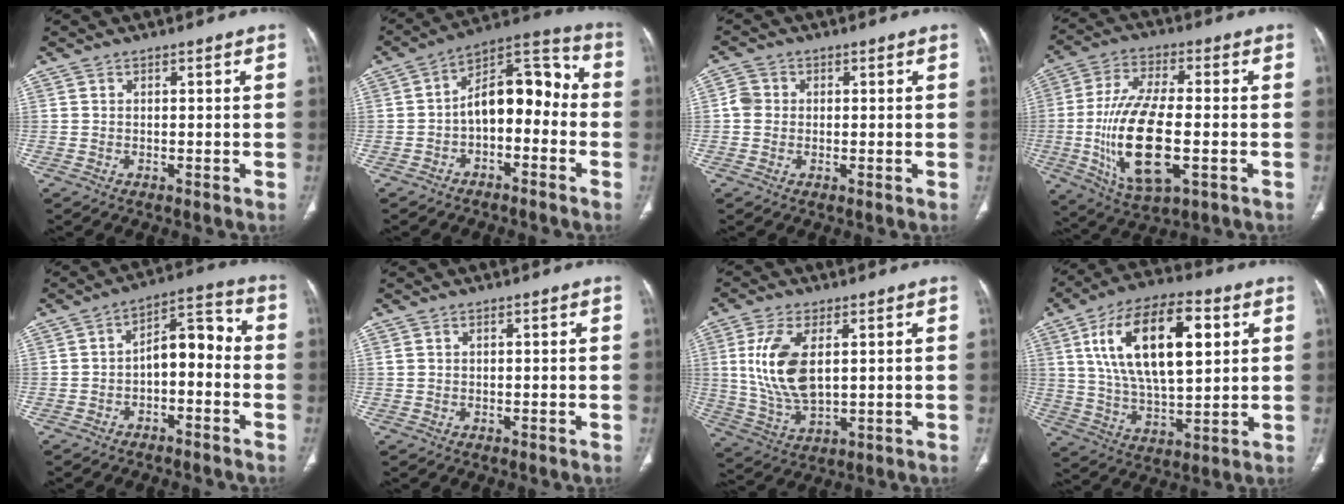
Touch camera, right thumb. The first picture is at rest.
{"total": 12.8, "force": [-2.2, 7.5, 10.1], "torque": [-0.124, 0.061, -0.045]}
{"total": 3.1, "force": [0.0, 2.8, 1.3], "torque": [-0.016, 0.007, -0.005]}
{"total": 18.0, "force": [-3.3, 7.2, 16.2], "torque": [-0.325, 0.001, -0.051]}
{"total": 8.6, "force": [-2.1, 4.7, 6.9], "torque": [-0.084, 0.050, -0.040]}
{"total": 0.8, "force": [0.4, 0.5, 0.5], "torque": [-0.014, 0.010, 0.012]}
{"total": 12.6, "force": [2.5, 6.3, 10.6], "torque": [-0.223, -0.013, 0.059]}
{"total": 21.6, "force": [6.5, 9.8, 18.0], "torque": [-0.302, -0.005, 0.112]}